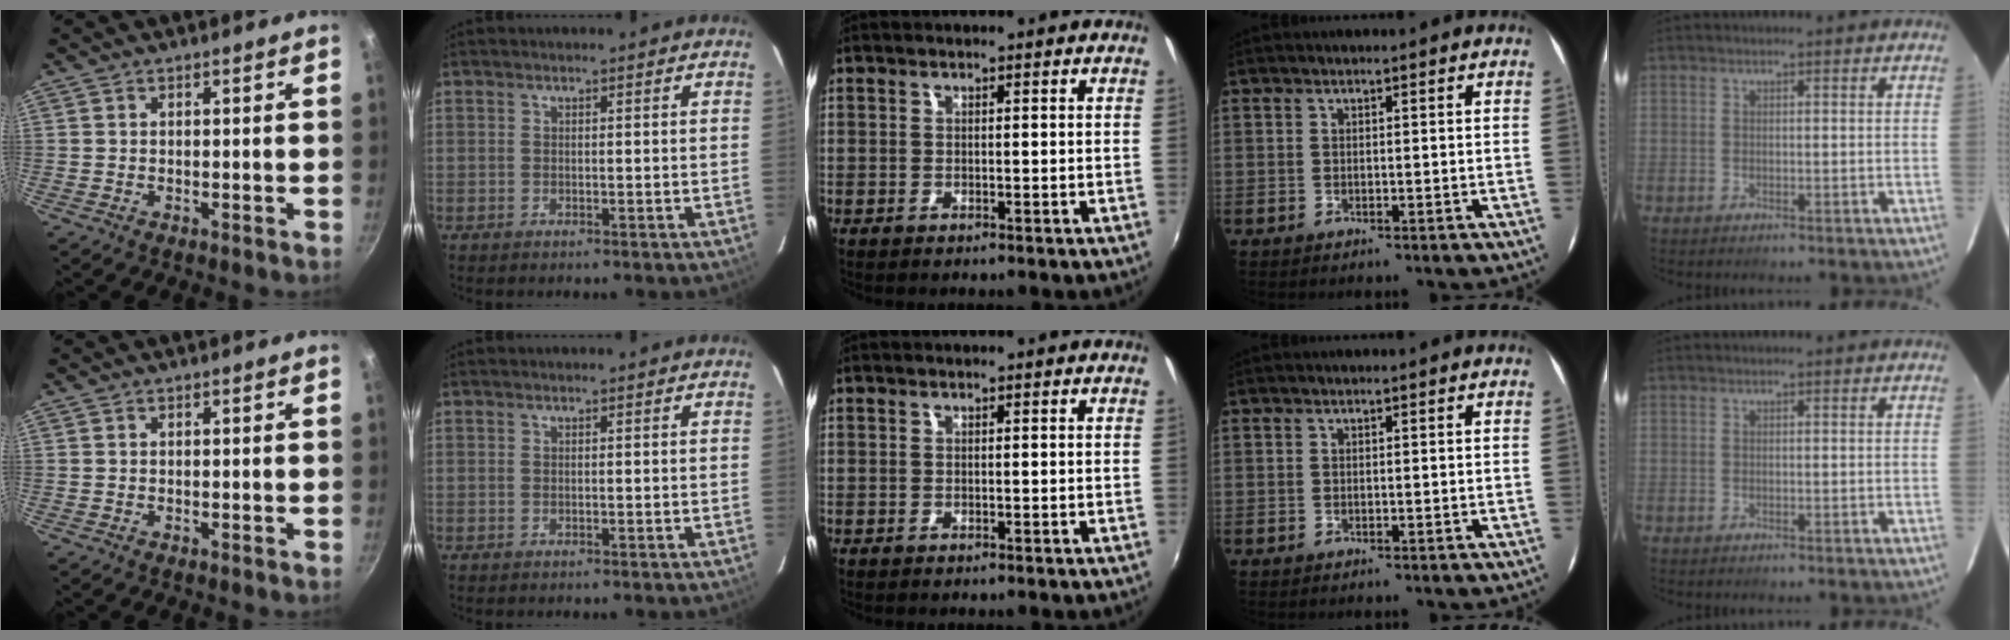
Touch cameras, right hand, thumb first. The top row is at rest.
{}